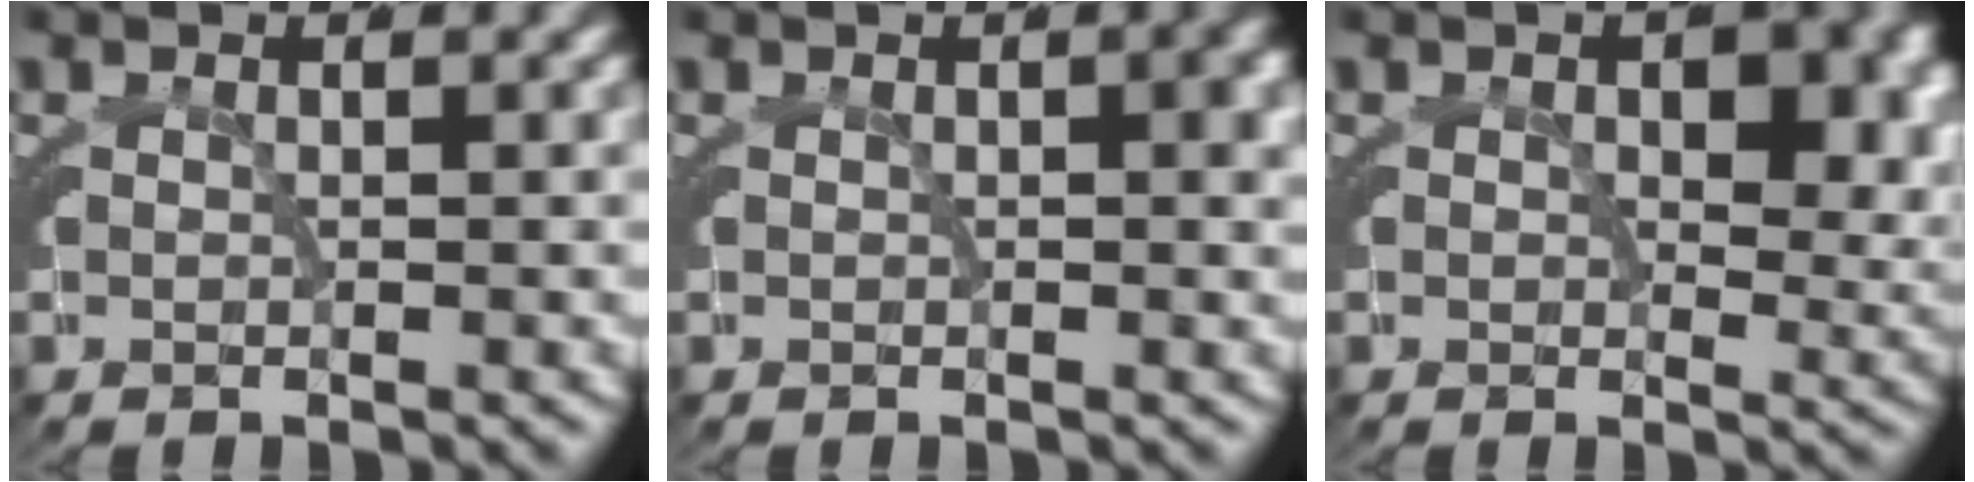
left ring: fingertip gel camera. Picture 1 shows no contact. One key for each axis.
{"total": 0.8, "fx": -0.1, "fy": 0.2, "fz": 0.8, "tx": 0.005, "ty": 0.014, "tz": -0.010}
{"total": 5.2, "fx": 1.1, "fy": 2.8, "fz": 4.3, "tx": -0.036, "ty": -0.003, "tz": 0.012}